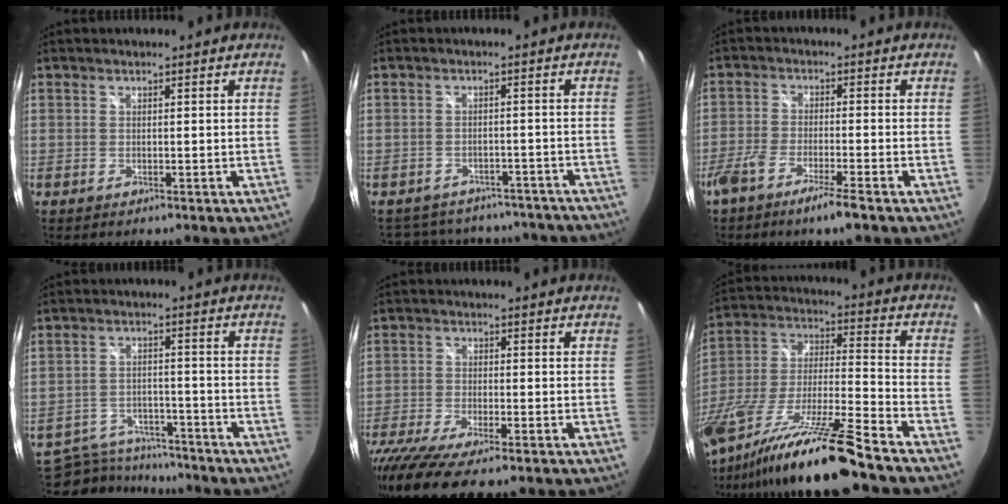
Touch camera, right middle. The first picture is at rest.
{"total": 17.7, "force": [-15.0, 7.5, 5.8], "torque": [-0.119, 0.021, -0.179]}
{"total": 6.7, "force": [-4.9, 0.1, 4.6], "torque": [-0.104, -0.007, -0.093]}
{"total": 12.4, "force": [-11.0, 4.5, 3.4], "torque": [-0.092, 0.001, -0.163]}
{"total": 14.9, "force": [-11.2, 3.2, 9.3], "torque": [-0.206, -0.065, -0.195]}
{"total": 23.6, "force": [-17.7, 0.0, 15.6], "torque": [-0.277, -0.051, -0.314]}